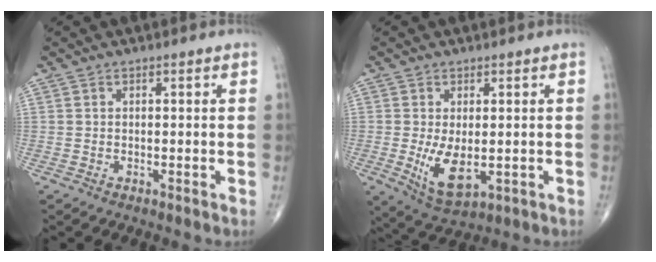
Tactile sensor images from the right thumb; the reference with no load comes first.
{"total": 7.5, "force": [-0.9, 3.6, 6.5], "torque": [-0.113, -0.022, -0.002]}